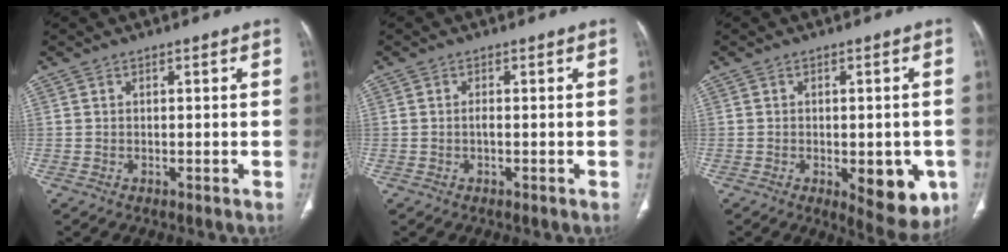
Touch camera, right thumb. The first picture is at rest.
{"total": 0.7, "force": [-0.2, 0.1, 0.6], "torque": [-0.013, -0.005, -0.006]}
{"total": 11.0, "force": [-3.3, 5.2, 9.1], "torque": [-0.083, -0.006, -0.027]}